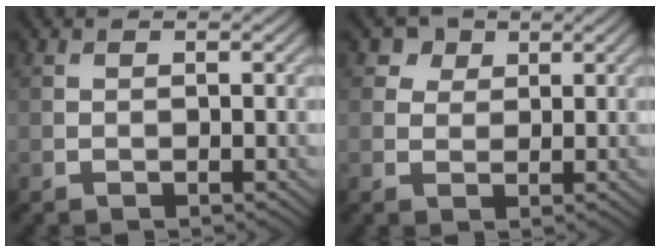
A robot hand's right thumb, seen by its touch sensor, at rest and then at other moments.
{"total": 2.5, "force": [1.4, 1.9, 0.7], "torque": [-0.014, -0.002, 0.028]}